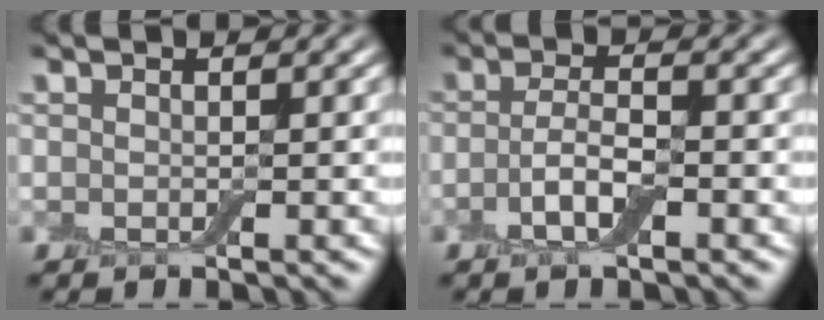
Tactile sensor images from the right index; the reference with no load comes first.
{"total": 3.0, "force": [-1.1, 1.0, 2.6], "torque": [-0.058, 0.001, -0.027]}